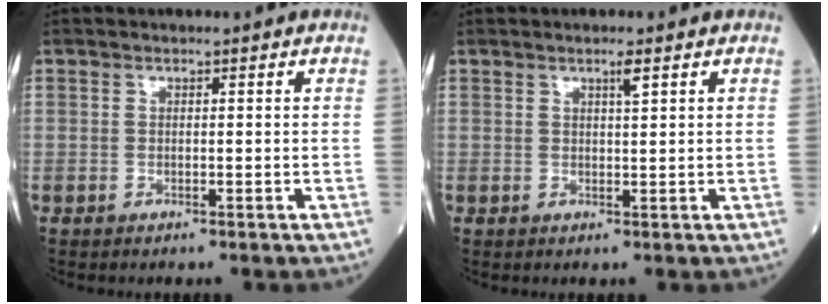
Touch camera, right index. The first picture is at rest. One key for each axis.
{"total": 1.5, "fx": 0.9, "fy": 0.0, "fz": 1.2, "tx": -0.022, "ty": -0.001, "tz": 0.016}